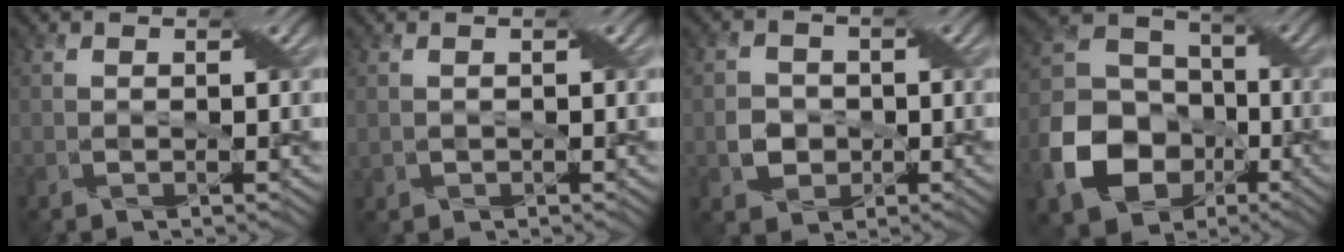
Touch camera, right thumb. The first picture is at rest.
{"total": 0.5, "force": [0.2, 0.5, 0.0], "torque": [-0.004, -0.003, 0.011]}
{"total": 3.2, "force": [-0.8, 3.0, 0.8], "torque": [-0.019, -0.005, -0.016]}
{"total": 14.2, "force": [-5.5, 11.0, 7.0], "torque": [-0.191, -0.032, -0.111]}